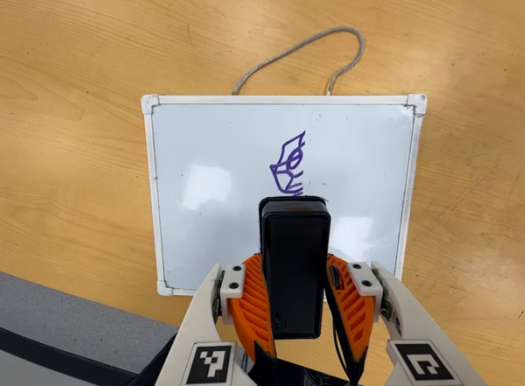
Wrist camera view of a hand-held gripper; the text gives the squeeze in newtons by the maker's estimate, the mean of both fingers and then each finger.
{"total": 7.9, "left": 6.8, "right": 9.1}